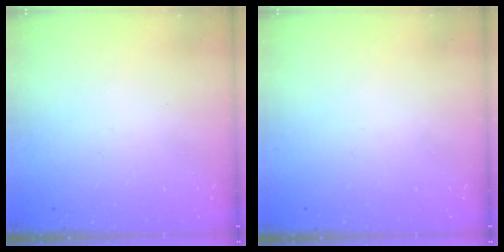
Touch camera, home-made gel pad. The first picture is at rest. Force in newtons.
{"total": 0.0}